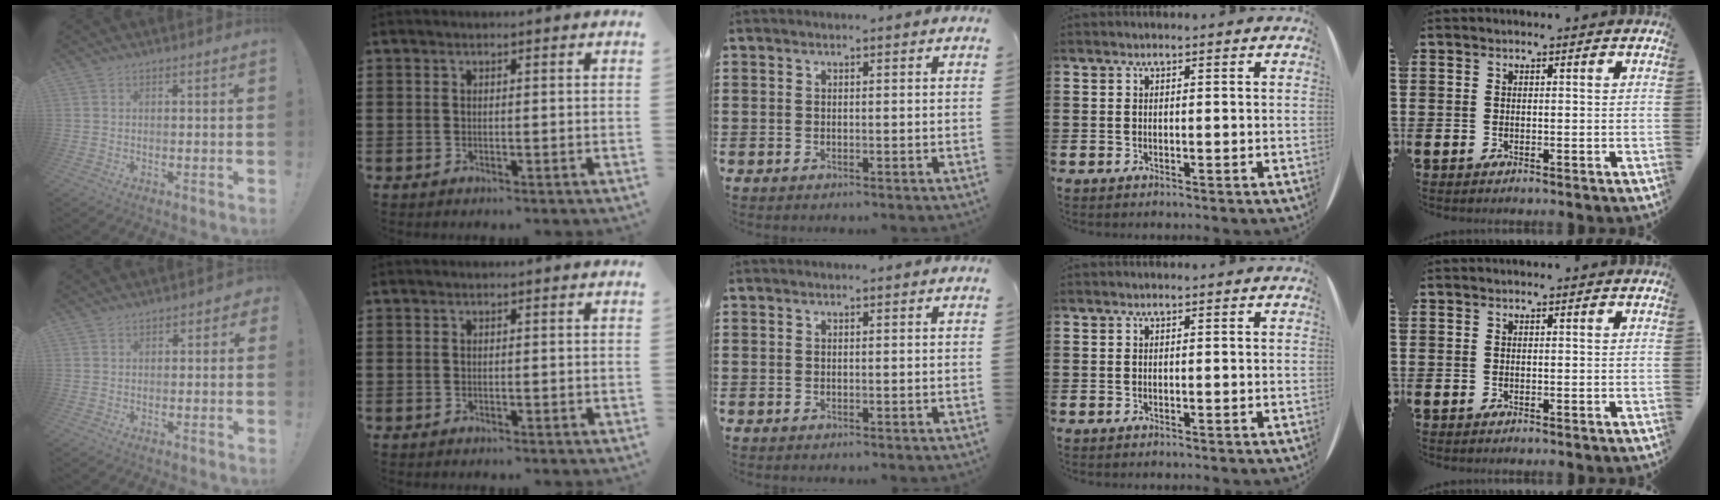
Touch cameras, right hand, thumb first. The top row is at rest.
{"thumb": {"total": 2.2, "force": [-1.4, 1.6, 0.7], "torque": [-0.001, 0.009, -0.027]}}